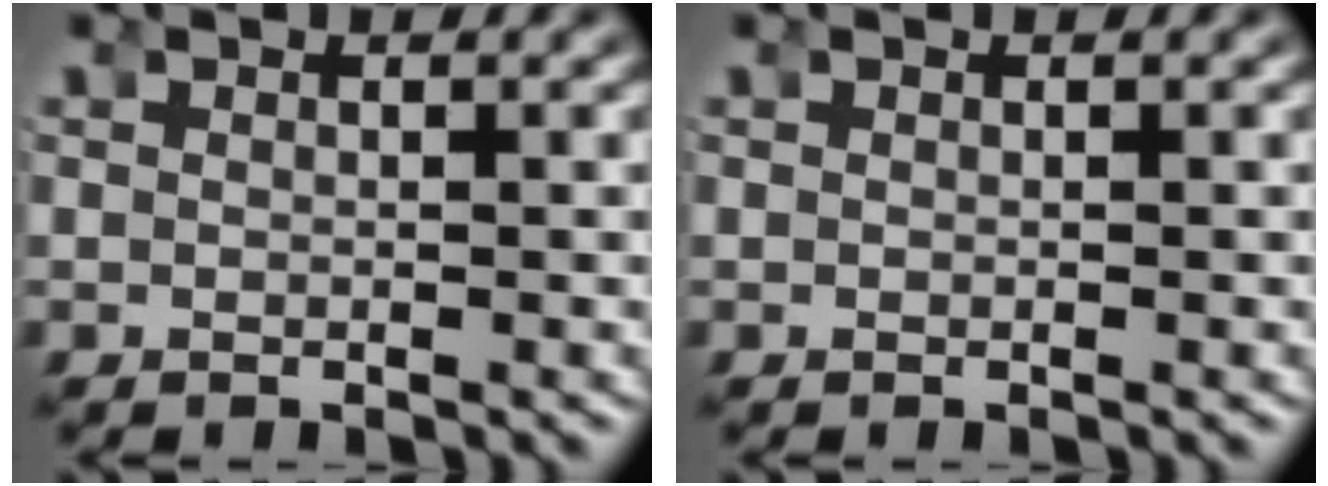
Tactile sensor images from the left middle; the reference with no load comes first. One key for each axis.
{"total": 0.0}